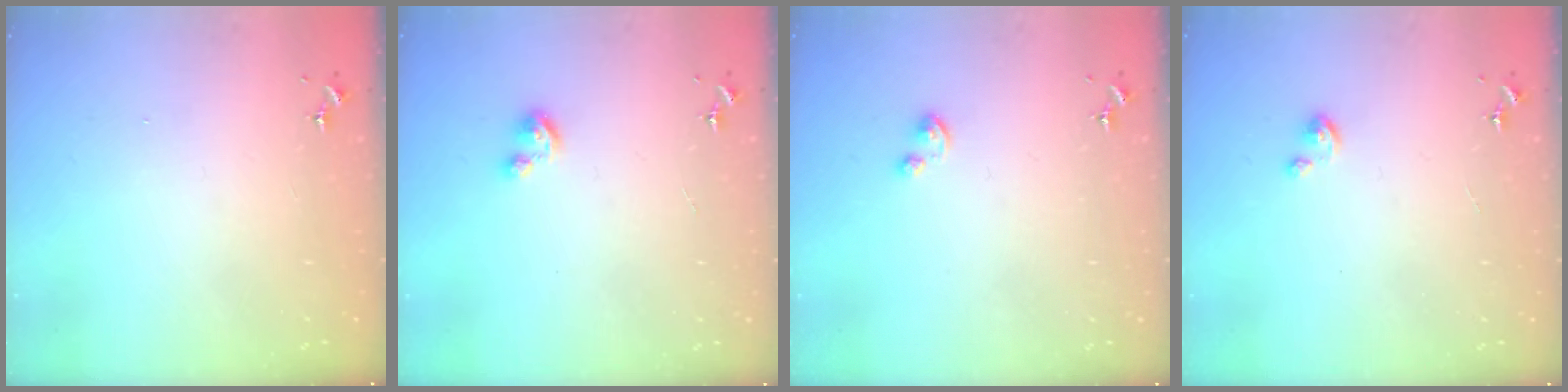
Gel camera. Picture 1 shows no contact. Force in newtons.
{"total": 4.4, "press": 4.3, "slide": 0.4}
{"total": 2.5, "press": 2.5, "slide": 0.3}
{"total": 2.9, "press": 2.9, "slide": 0.2}